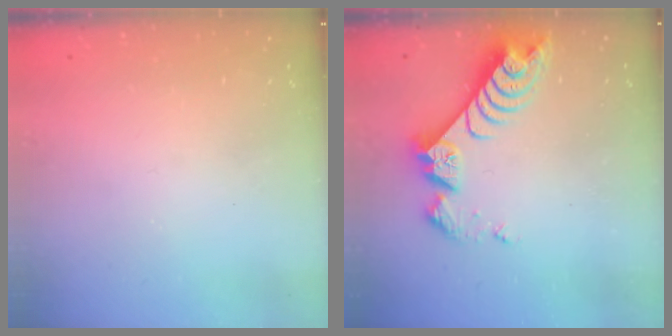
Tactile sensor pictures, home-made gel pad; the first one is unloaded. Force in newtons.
{"total": 8.3, "press": 8.3, "slide": 0.8}